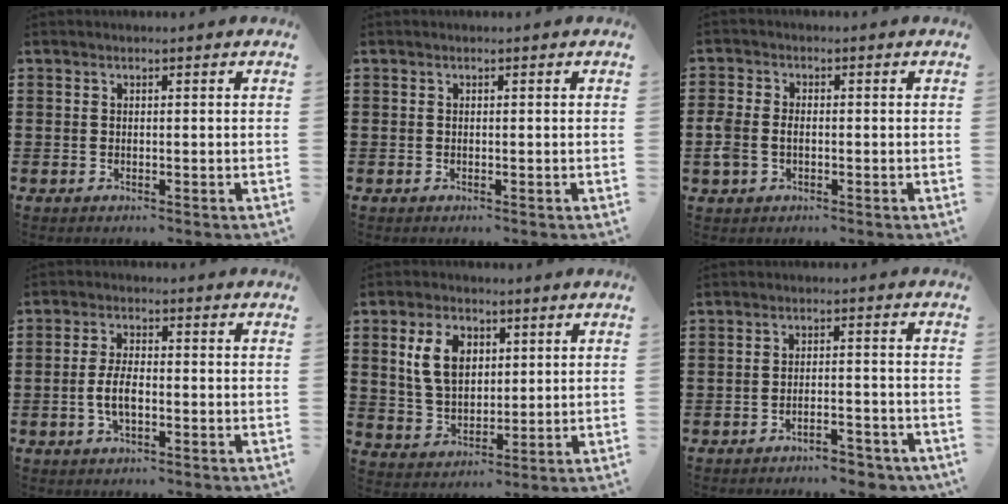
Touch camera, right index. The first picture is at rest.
{"total": 0.0}
{"total": 2.7, "force": [-0.7, 2.0, 1.7], "torque": [-0.049, -0.001, -0.019]}
{"total": 4.6, "force": [-1.1, 1.9, 4.1], "torque": [-0.094, -0.003, -0.025]}
{"total": 7.6, "force": [2.3, 5.2, 5.1], "torque": [-0.117, 0.005, 0.034]}
{"total": 4.0, "force": [-3.7, 0.5, 1.4], "torque": [-0.024, 0.001, -0.073]}